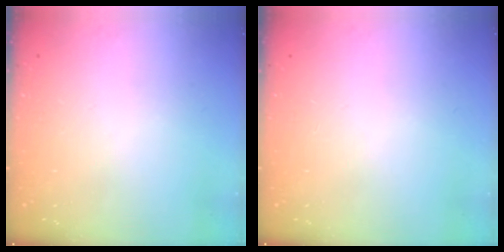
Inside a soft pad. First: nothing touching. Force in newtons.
{"total": 0.0}